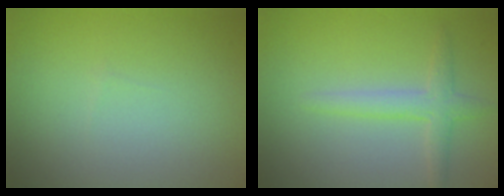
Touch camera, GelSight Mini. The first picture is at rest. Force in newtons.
{"total": 2.2, "press": 2.2, "slide": 0.0}